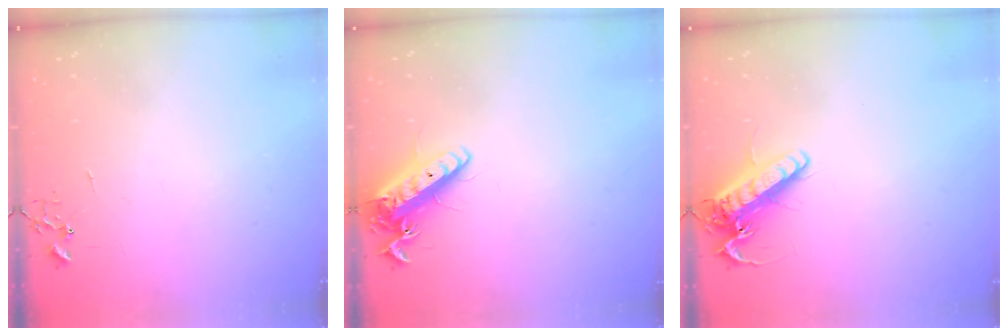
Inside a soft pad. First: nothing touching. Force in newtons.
{"total": 14.0, "press": 13.7, "slide": 2.6}
{"total": 15.7, "press": 15.5, "slide": 2.4}